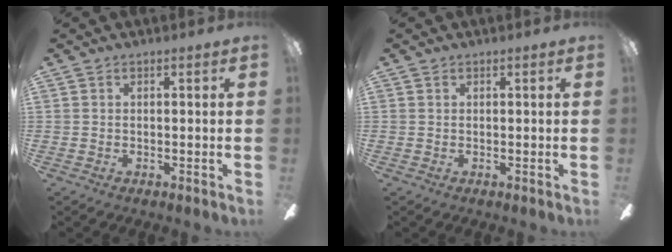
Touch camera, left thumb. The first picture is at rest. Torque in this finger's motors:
{"motor_torque": [0.00, 0.00, -0.15, 0.14, 0.00]}